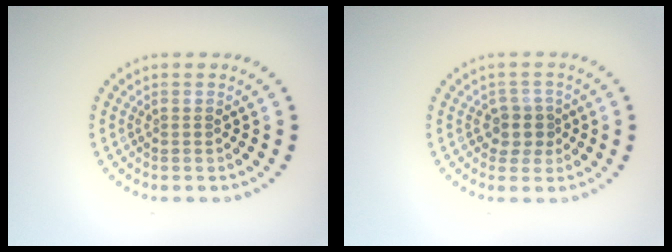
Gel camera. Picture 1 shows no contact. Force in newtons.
{"total": 2.2, "press": 1.9, "slide": 1.1}